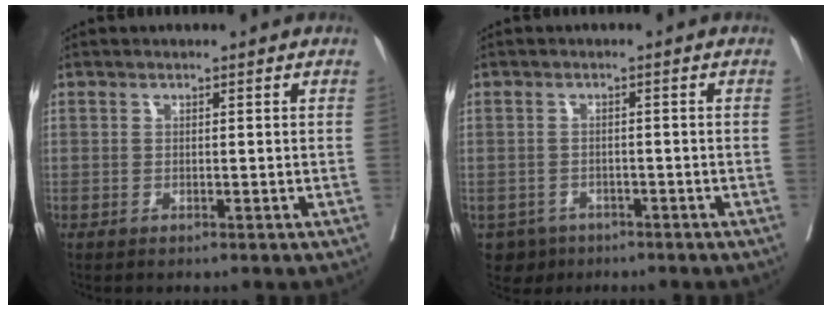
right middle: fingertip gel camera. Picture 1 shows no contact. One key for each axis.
{"total": 3.6, "fx": -2.4, "fy": 2.7, "fz": 0.2, "tx": -0.008, "ty": 0.003, "tz": -0.035}